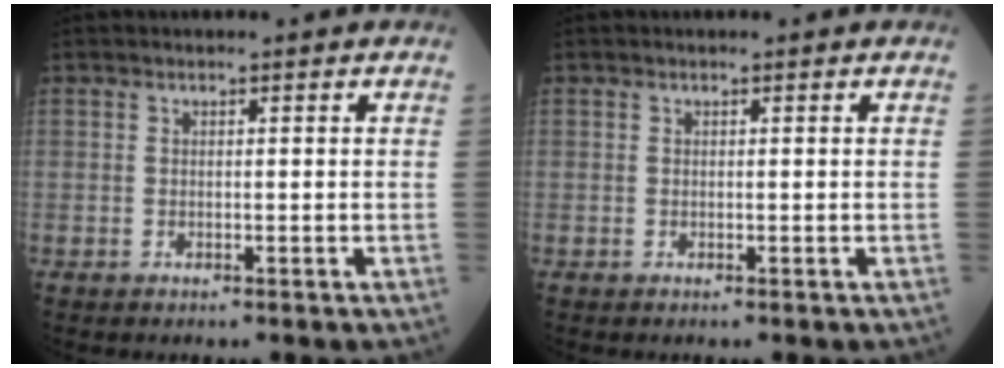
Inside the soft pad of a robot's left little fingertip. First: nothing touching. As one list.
[{"total": 0.0}]